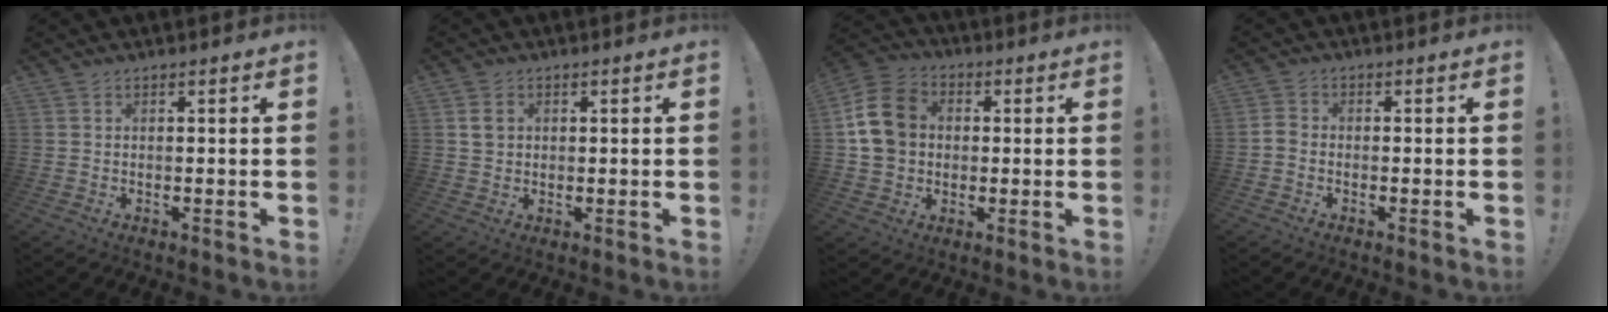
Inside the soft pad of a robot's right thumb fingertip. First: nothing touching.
{"total": 3.5, "force": [0.9, 2.9, 1.7], "torque": [-0.019, 0.003, 0.017]}
{"total": 13.8, "force": [1.7, 11.6, 7.3], "torque": [-0.120, 0.012, 0.038]}
{"total": 2.5, "force": [-1.1, 1.6, 1.6], "torque": [-0.025, 0.011, -0.018]}